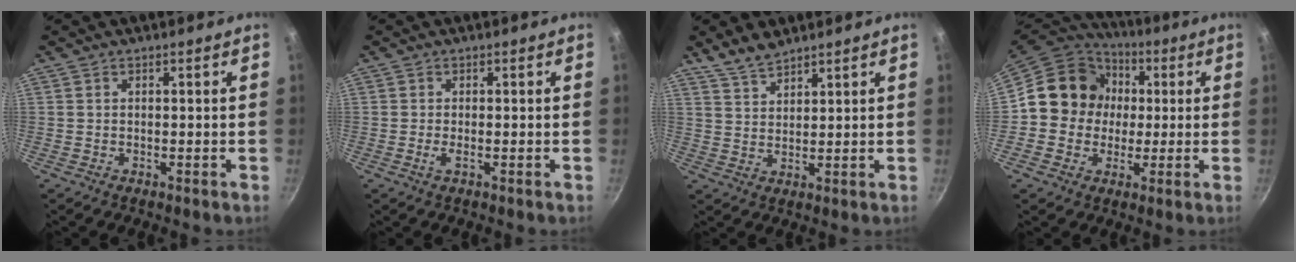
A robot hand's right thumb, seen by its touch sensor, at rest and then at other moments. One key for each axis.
{"total": 1.2, "fx": -0.4, "fy": 0.3, "fz": 1.1, "tx": -0.027, "ty": -0.001, "tz": -0.009}
{"total": 5.2, "fx": 4.5, "fy": 1.8, "fz": 2.0, "tx": -0.032, "ty": -0.020, "tz": 0.091}
{"total": 14.1, "fx": 1.4, "fy": 12.8, "fz": 5.6, "tx": -0.057, "ty": 0.024, "tz": 0.008}